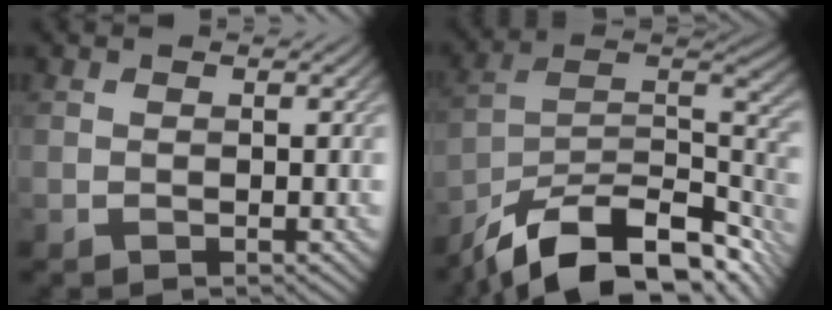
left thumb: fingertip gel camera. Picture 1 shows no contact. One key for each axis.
{"total": 16.2, "fx": -11.5, "fy": 6.5, "fz": 9.3, "tx": -0.201, "ty": -0.031, "tz": -0.178}